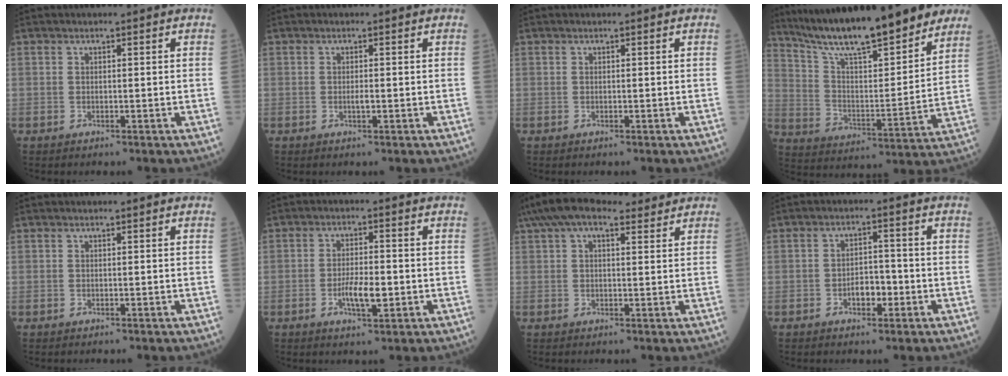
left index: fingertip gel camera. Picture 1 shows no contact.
{"total": 0.9, "force": [-0.2, 0.2, 0.9], "torque": [-0.019, -0.001, -0.002]}
{"total": 0.0}
{"total": 22.1, "force": [18.5, 2.7, 11.8], "torque": [-0.195, -0.004, 0.289]}
{"total": 0.0}
{"total": 4.9, "force": [-1.3, 1.4, 4.5], "torque": [-0.087, -0.001, -0.021]}
{"total": 9.8, "force": [7.2, 3.5, 5.6], "torque": [-0.107, 0.055, 0.122]}
{"total": 3.6, "force": [-1.5, 1.9, 2.7], "torque": [-0.045, 0.007, -0.025]}